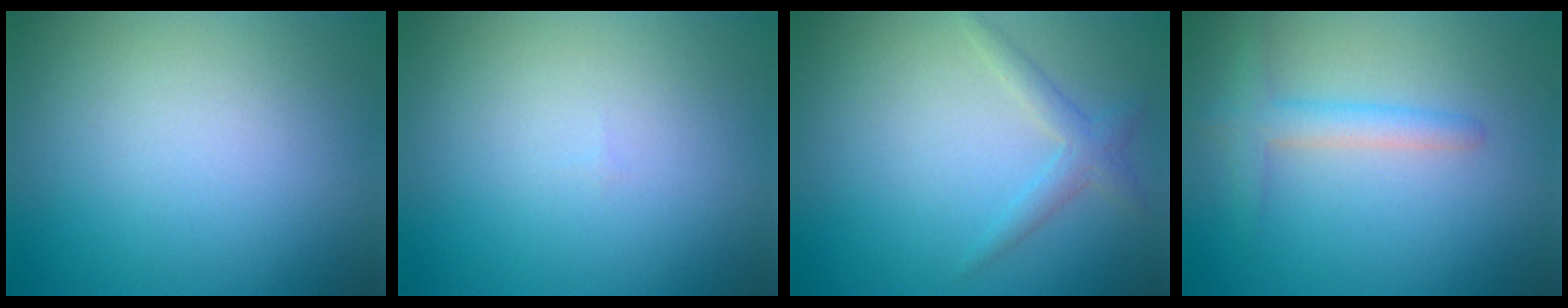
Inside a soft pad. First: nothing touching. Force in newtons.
{"total": 0.0}
{"total": 1.8, "press": 1.8, "slide": 0.1}
{"total": 2.3, "press": 2.3, "slide": 0.2}